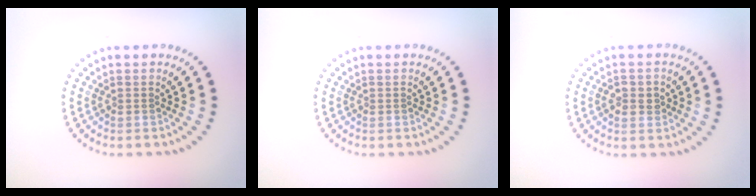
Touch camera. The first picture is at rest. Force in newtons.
{"total": 0.0}
{"total": 1.9, "press": 1.9, "slide": 0.1}